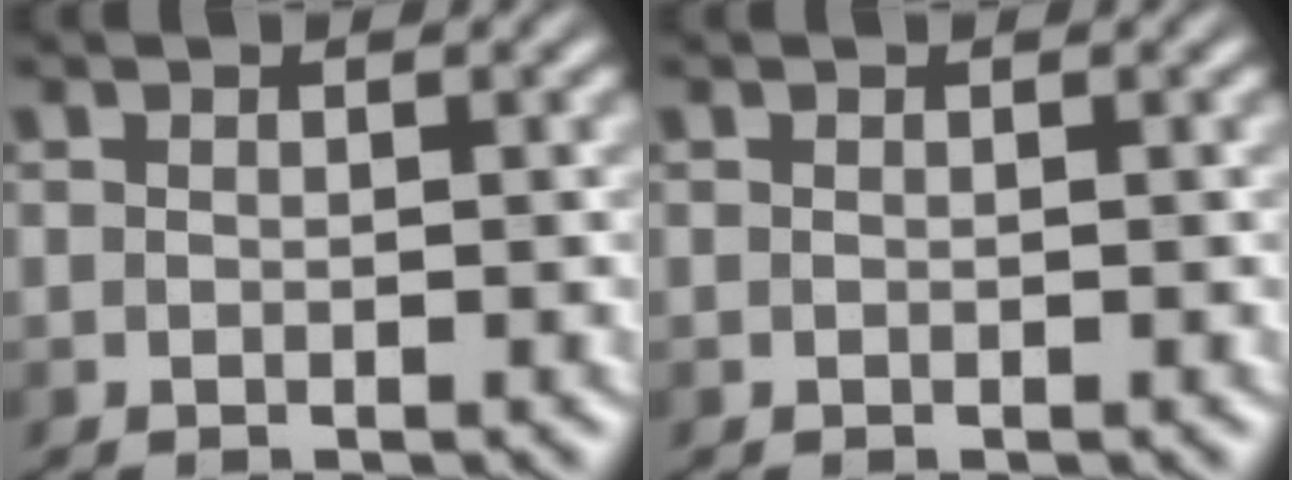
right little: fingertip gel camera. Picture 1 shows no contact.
{"total": 0.0}